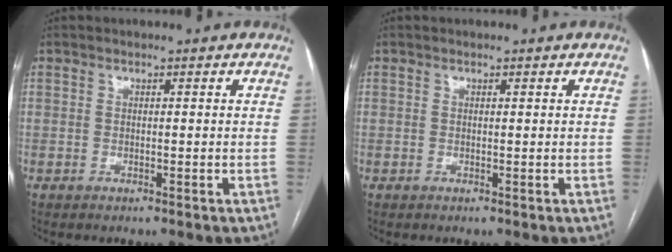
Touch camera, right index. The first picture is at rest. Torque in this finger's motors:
{"motor_torque": [-0.02, -0.06, 0.04, 0.01]}